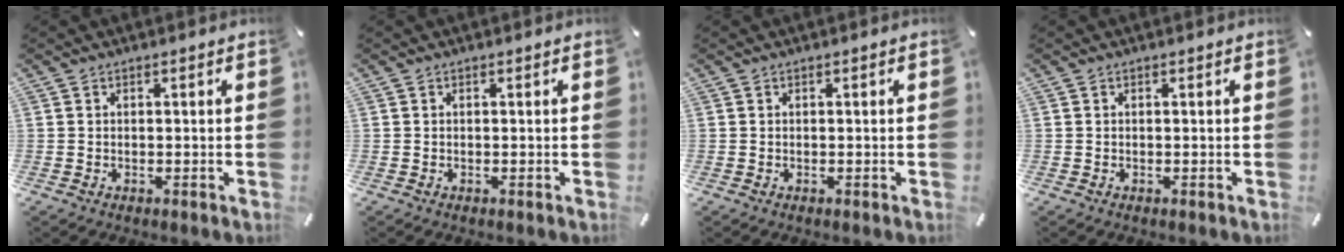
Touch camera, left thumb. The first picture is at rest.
{"total": 0.0}
{"total": 0.0}
{"total": 0.0}